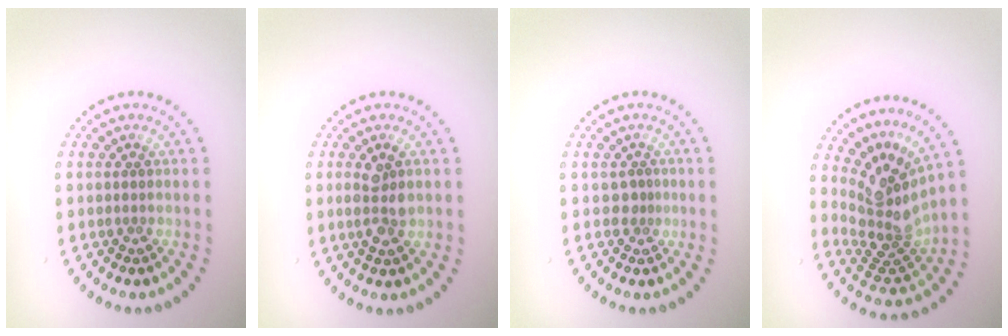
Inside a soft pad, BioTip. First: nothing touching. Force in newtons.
{"total": 2.6, "press": 2.5, "slide": 0.5}
{"total": 0.9, "press": 0.5, "slide": 0.7}
{"total": 4.7, "press": 3.2, "slide": 3.4}